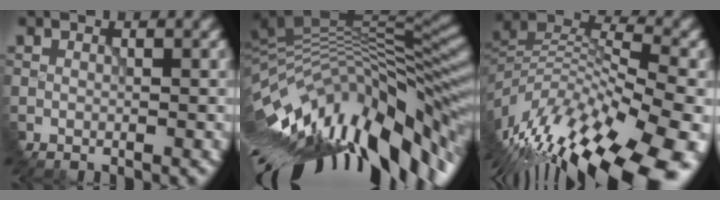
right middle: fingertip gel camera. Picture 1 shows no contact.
{"total": 15.6, "force": [-5.4, 5.5, 13.6], "torque": [-0.232, 0.001, -0.095]}
{"total": 12.4, "force": [-6.1, 4.5, 9.8], "torque": [-0.210, -0.001, -0.099]}